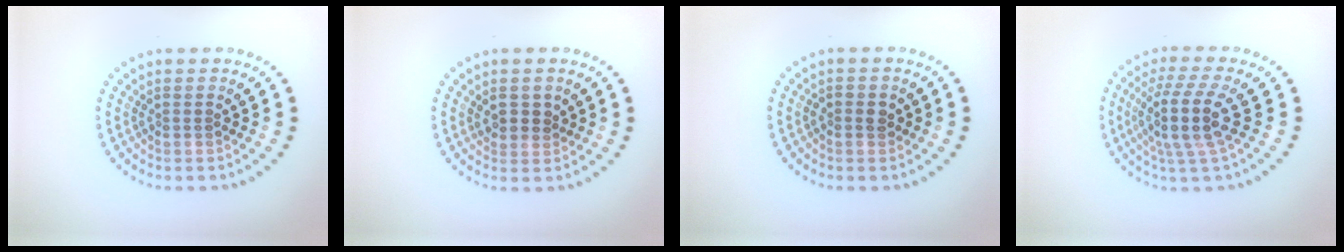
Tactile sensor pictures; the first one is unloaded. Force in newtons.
{"total": 1.5, "press": 1.4, "slide": 0.6}
{"total": 1.3, "press": 1.2, "slide": 0.3}
{"total": 4.7, "press": 3.8, "slide": 2.8}